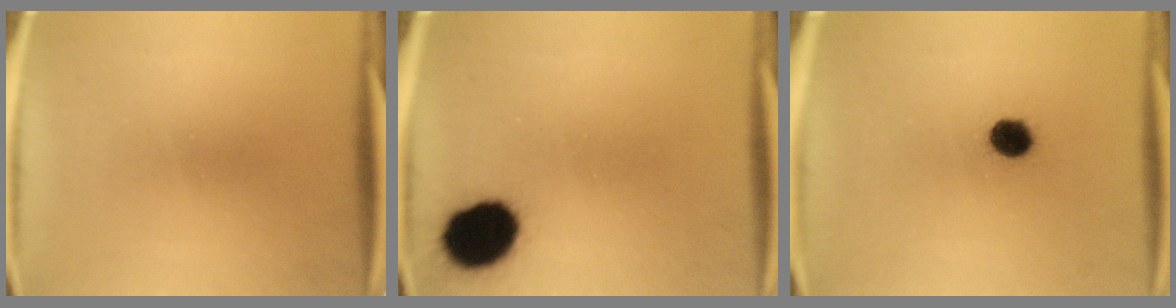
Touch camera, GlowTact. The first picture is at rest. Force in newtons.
{"total": 14.4}
{"total": 5.3}